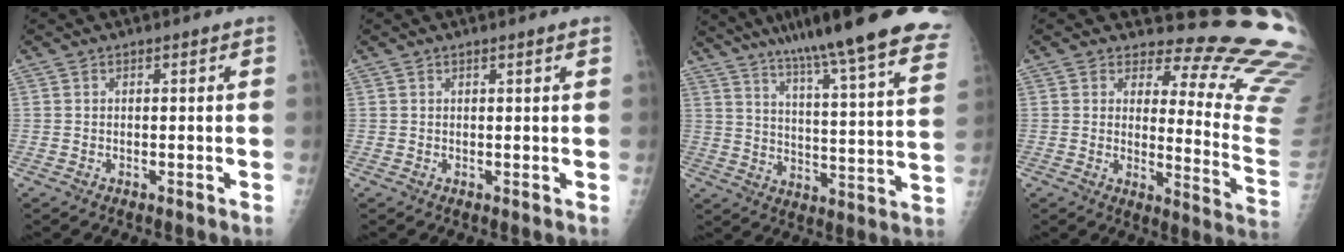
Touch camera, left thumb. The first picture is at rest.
{"total": 1.1, "force": [0.7, -0.2, 0.8], "torque": [-0.013, -0.001, 0.012]}
{"total": 28.3, "force": [20.7, 3.7, 19.0], "torque": [-0.250, -0.067, 0.283]}
{"total": 18.5, "force": [16.6, 4.8, 6.4], "torque": [-0.034, -0.183, 0.170]}